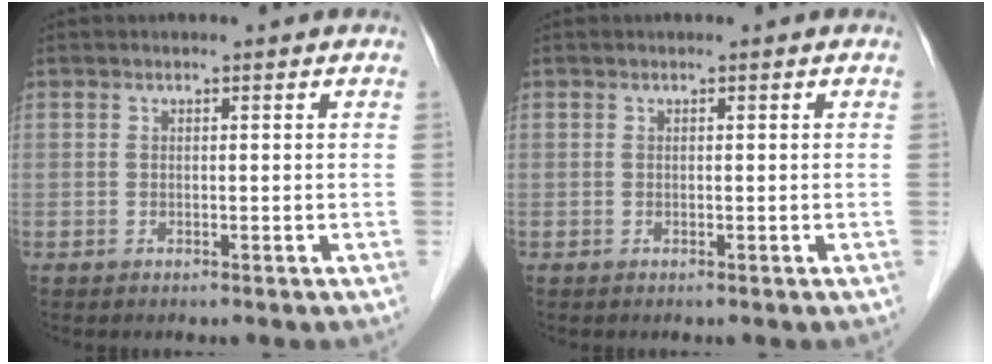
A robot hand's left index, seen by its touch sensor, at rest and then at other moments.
{"total": 0.0}